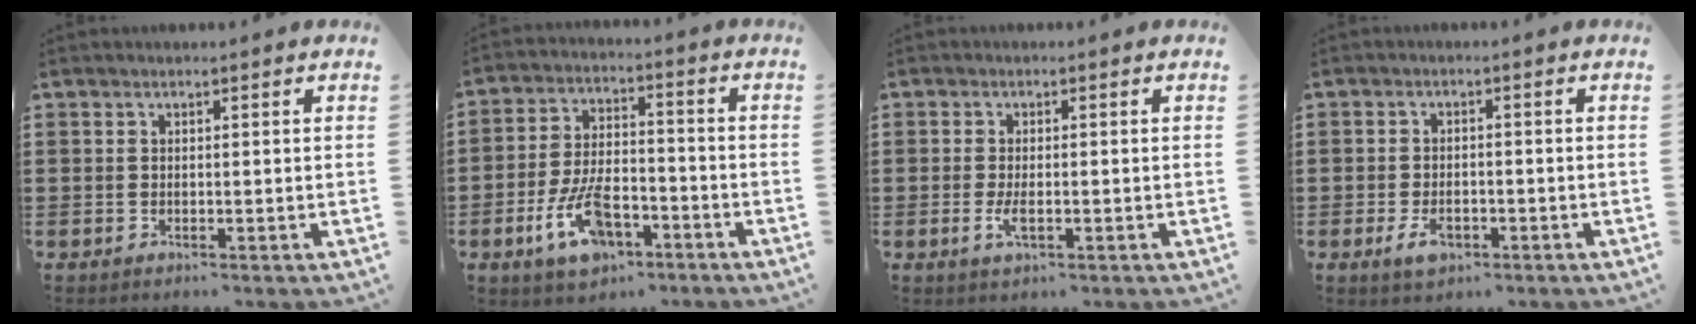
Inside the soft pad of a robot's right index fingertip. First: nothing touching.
{"total": 9.7, "force": [-4.8, 4.5, 7.1], "torque": [-0.157, 0.001, -0.088]}
{"total": 2.4, "force": [-0.6, 0.8, 2.2], "torque": [-0.055, -0.008, -0.015]}
{"total": 3.3, "force": [-1.6, 1.7, 2.3], "torque": [-0.047, -0.002, -0.030]}